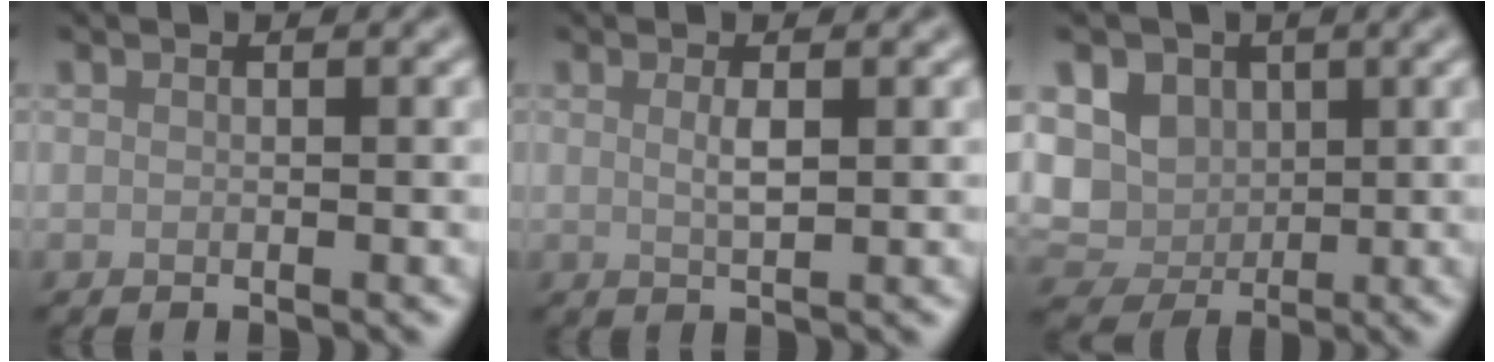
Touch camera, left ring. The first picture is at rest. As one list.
[{"total": 1.5, "force": [0.4, 0.4, 1.4], "torque": [-0.024, -0.001, 0.007]}, {"total": 7.3, "force": [0.9, 6.2, 3.8], "torque": [-0.059, 0.008, -0.004]}]